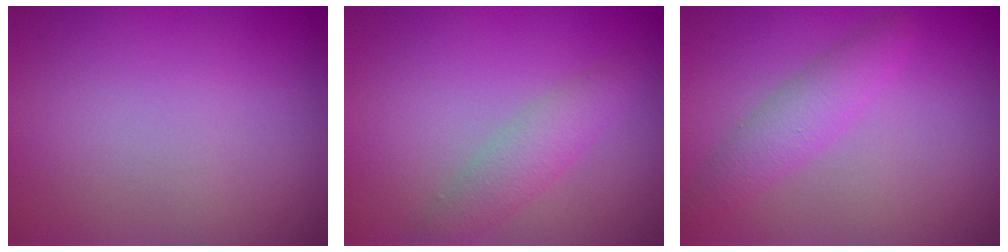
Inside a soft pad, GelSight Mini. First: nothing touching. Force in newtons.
{"total": 2.5, "press": 2.5, "slide": 0.1}
{"total": 2.7, "press": 2.7, "slide": 0.1}